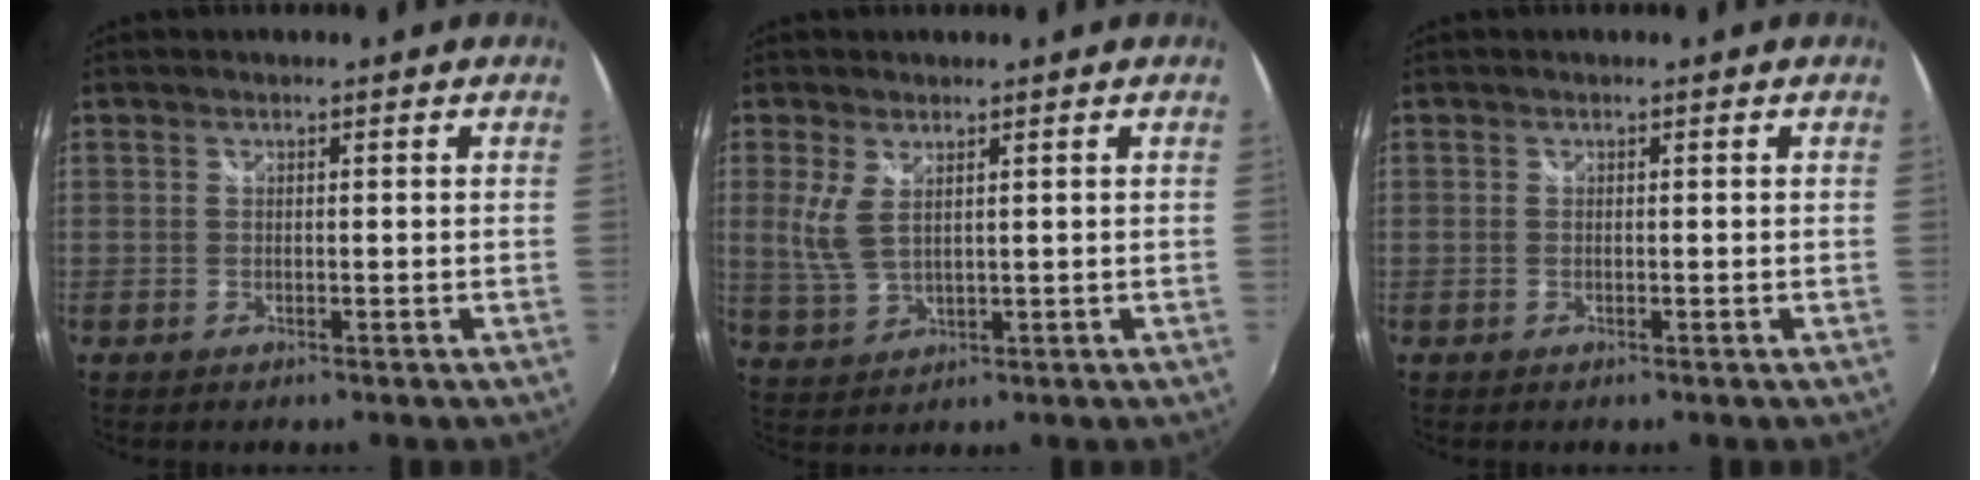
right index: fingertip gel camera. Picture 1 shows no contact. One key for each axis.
{"total": 5.1, "fx": 1.7, "fy": 2.2, "fz": 4.3, "tx": -0.096, "ty": -0.003, "tz": 0.039}
{"total": 0.0}